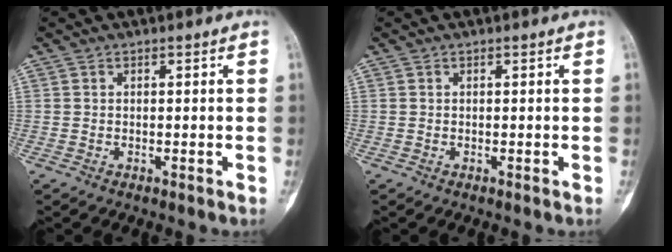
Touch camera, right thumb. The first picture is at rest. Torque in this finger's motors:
{"motor_torque": [0.41, 0.05, 0.30, -0.08, 0.11]}